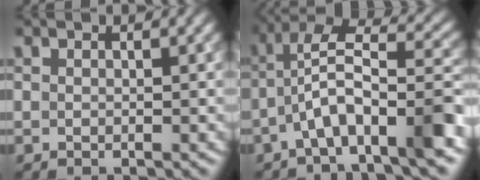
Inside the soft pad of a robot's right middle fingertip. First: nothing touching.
{"total": 8.1, "force": [-3.3, 2.6, 7.0], "torque": [-0.120, 0.025, -0.061]}